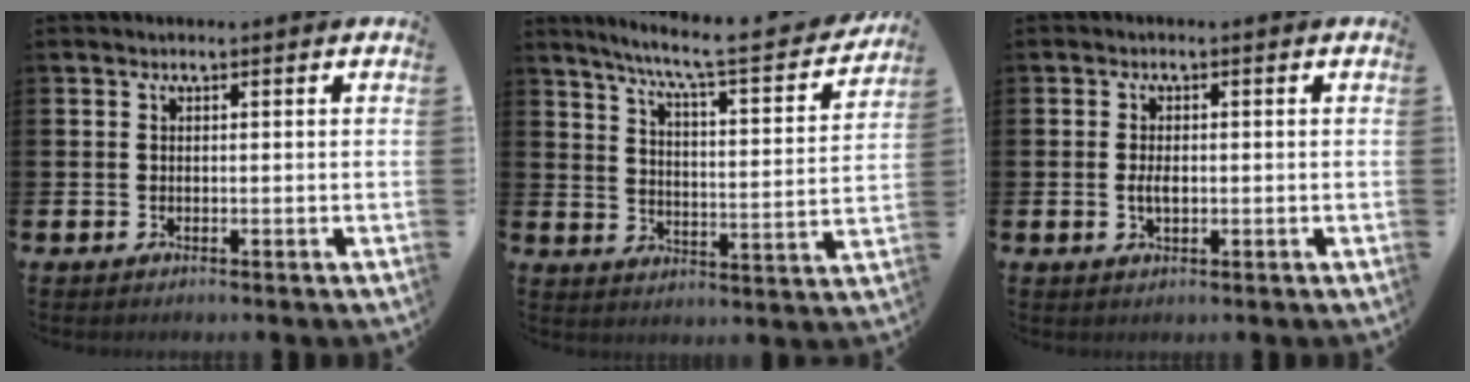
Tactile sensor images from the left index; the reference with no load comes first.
{"total": 7.6, "force": [6.5, 0.4, 3.8], "torque": [-0.088, -0.055, 0.101]}
{"total": 2.1, "force": [-0.2, 1.1, 1.8], "torque": [-0.033, 0.003, -0.004]}